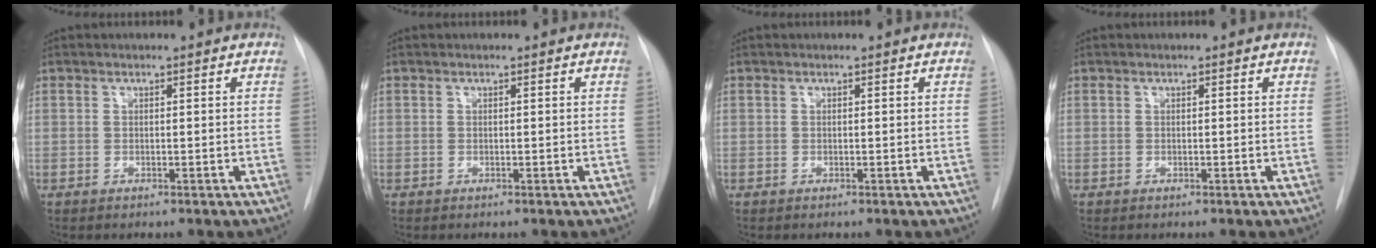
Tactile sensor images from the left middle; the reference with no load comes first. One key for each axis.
{"total": 0.0}
{"total": 0.0}
{"total": 0.0}